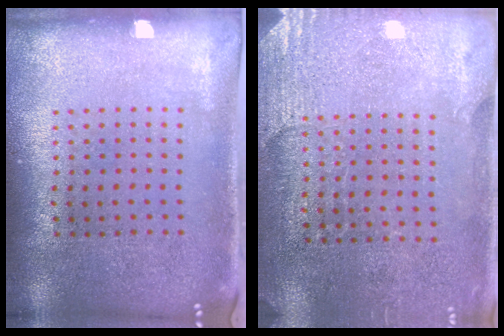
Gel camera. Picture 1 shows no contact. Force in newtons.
{"total": 2.8, "press": 2.6, "slide": 1.0}